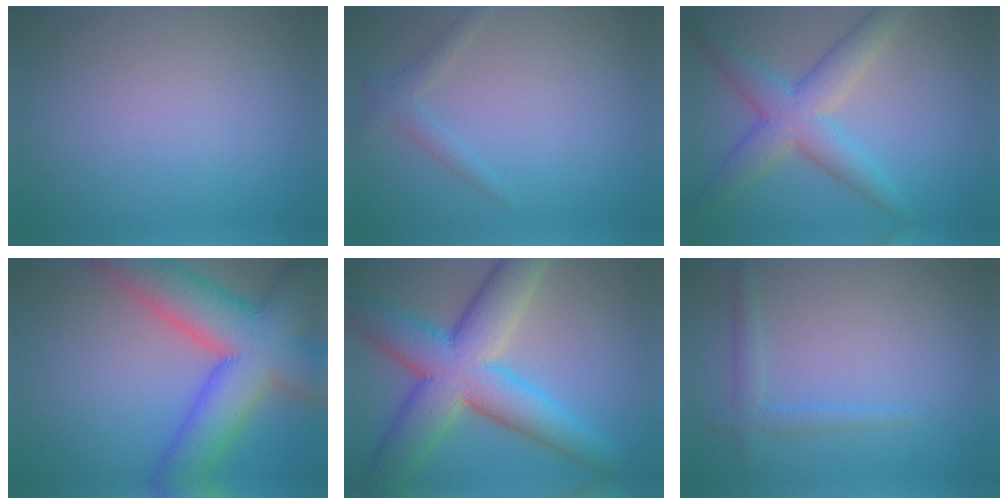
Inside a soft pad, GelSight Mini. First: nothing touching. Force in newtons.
{"total": 1.6, "press": 1.6, "slide": 0.1}
{"total": 5.7, "press": 5.6, "slide": 0.4}
{"total": 13.1, "press": 13.1, "slide": 0.7}
{"total": 11.6, "press": 11.6, "slide": 0.5}
{"total": 1.6, "press": 1.6, "slide": 0.1}